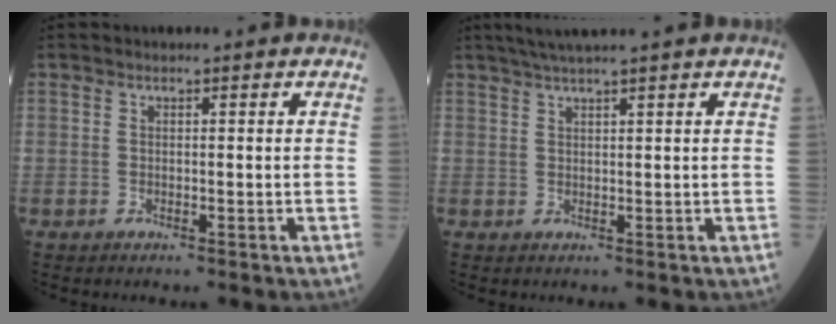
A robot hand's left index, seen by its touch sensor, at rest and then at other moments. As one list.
[{"total": 4.9, "force": [4.0, -1.0, 2.7], "torque": [-0.043, 0.023, 0.072]}]